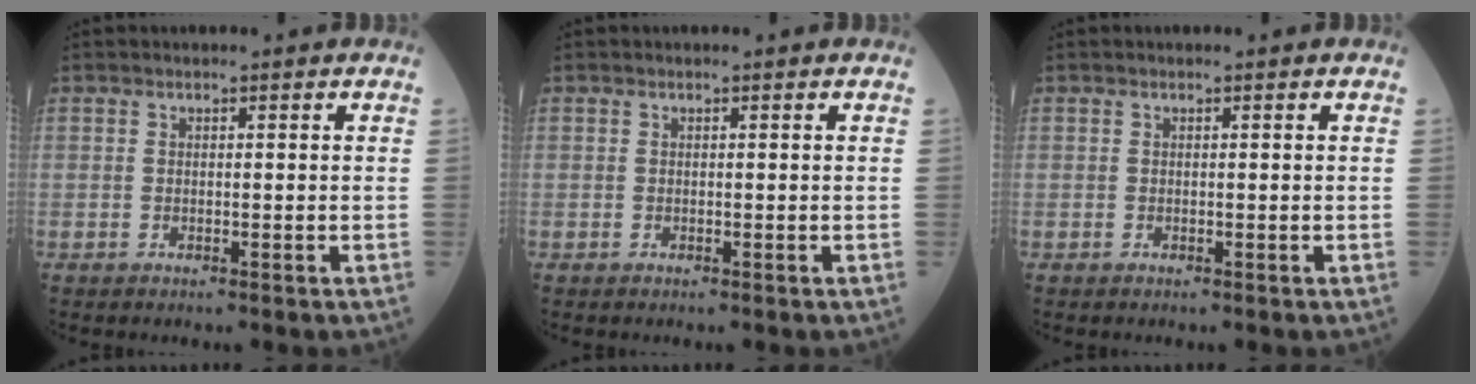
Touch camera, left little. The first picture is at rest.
{"total": 0.0}
{"total": 0.0}